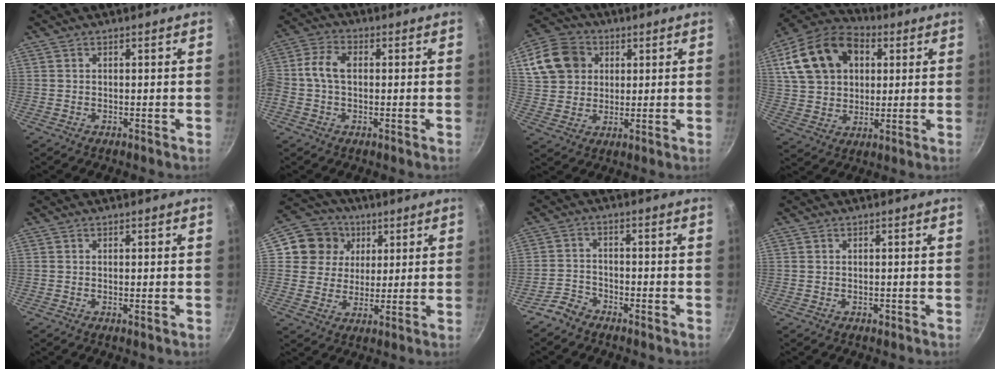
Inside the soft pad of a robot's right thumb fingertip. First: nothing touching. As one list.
[{"total": 6.5, "force": [0.3, 4.2, 4.9], "torque": [-0.099, 0.019, -0.011]}, {"total": 12.8, "force": [4.1, 10.5, 6.0], "torque": [-0.097, 0.010, 0.071]}, {"total": 19.8, "force": [6.1, 14.1, 12.4], "torque": [-0.208, 0.016, 0.102]}, {"total": 0.9, "force": [-0.2, 0.1, 0.9], "torque": [-0.016, -0.001, -0.005]}, {"total": 10.4, "force": [3.7, 9.3, 2.9], "torque": [-0.021, 0.001, 0.054]}, {"total": 3.7, "force": [-3.2, 1.7, 0.8], "torque": [-0.014, 0.032, -0.065]}, {"total": 0.9, "force": [-0.4, 0.6, 0.5], "torque": [-0.005, 0.002, -0.006]}]